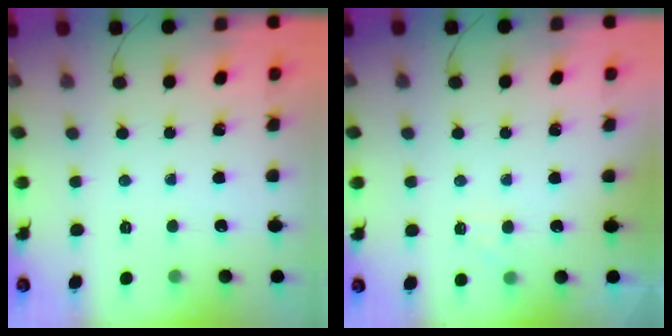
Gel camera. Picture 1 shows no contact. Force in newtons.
{"total": 3.7, "press": 3.4, "slide": 1.3}